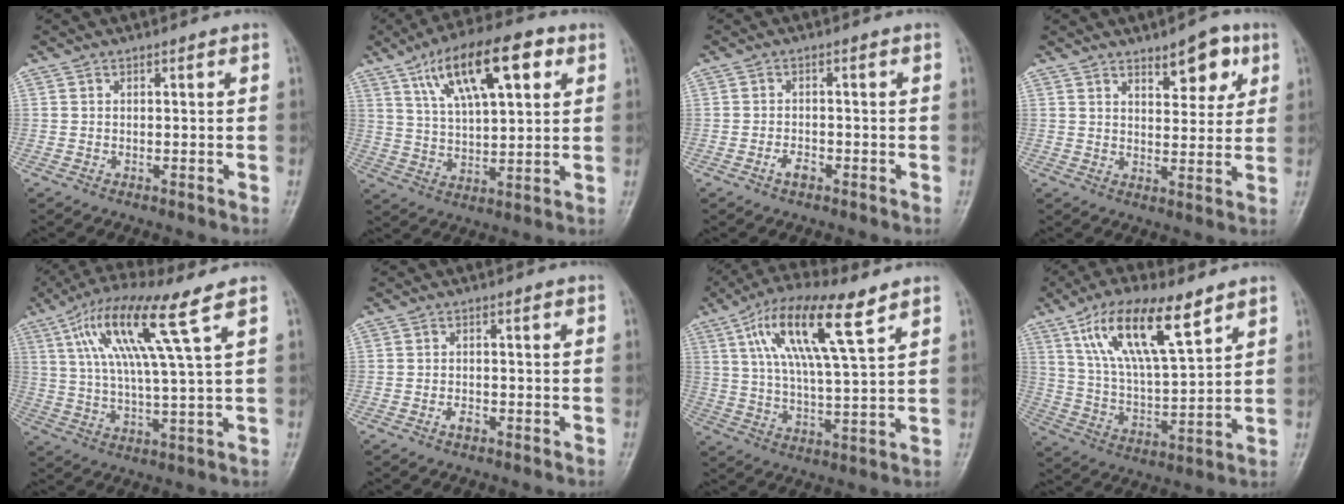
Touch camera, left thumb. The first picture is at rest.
{"total": 17.0, "force": [7.6, 6.6, 13.7], "torque": [-0.204, -0.007, 0.130]}
{"total": 2.2, "force": [-1.3, 1.2, 1.4], "torque": [-0.025, 0.008, -0.023]}
{"total": 7.8, "force": [4.4, 3.5, 5.5], "torque": [-0.049, -0.023, 0.059]}
{"total": 14.0, "force": [6.2, 0.7, 12.5], "torque": [-0.254, -0.007, 0.116]}
{"total": 1.6, "force": [-0.9, 0.8, 1.0], "torque": [-0.017, 0.006, -0.016]}
{"total": 15.4, "force": [7.4, 3.8, 13.0], "torque": [-0.241, -0.010, 0.133]}
{"total": 16.1, "force": [9.0, 5.1, 12.4], "torque": [-0.208, -0.029, 0.171]}